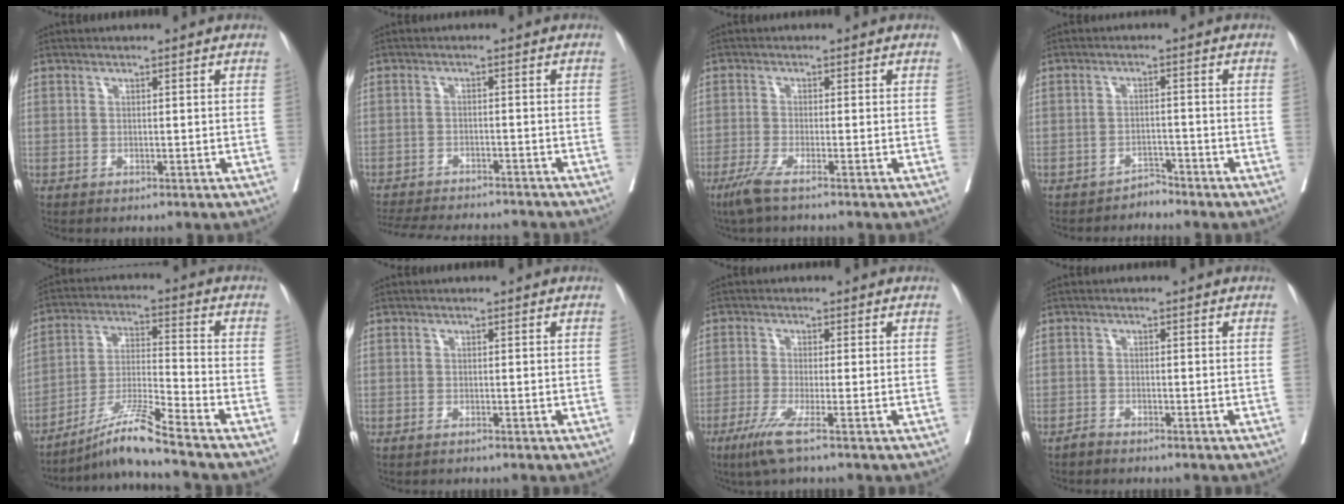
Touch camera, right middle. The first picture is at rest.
{"total": 15.8, "force": [-14.5, 2.8, 5.7], "torque": [-0.133, -0.021, -0.198]}
{"total": 3.8, "force": [-2.7, -0.2, 2.7], "torque": [-0.054, -0.010, -0.056]}
{"total": 2.1, "force": [-2.0, 0.2, -0.5], "torque": [0.015, -0.005, -0.033]}
{"total": 9.8, "force": [-8.0, -2.2, 5.2], "torque": [-0.104, -0.018, -0.147]}
{"total": 0.5, "force": [-0.5, -0.1, 0.2], "torque": [-0.001, 0.000, -0.009]}
{"total": 4.8, "force": [-2.9, -0.6, 3.8], "torque": [-0.076, -0.017, -0.062]}
{"total": 1.1, "force": [-1.1, 0.0, 0.1], "torque": [-0.005, -0.002, -0.021]}